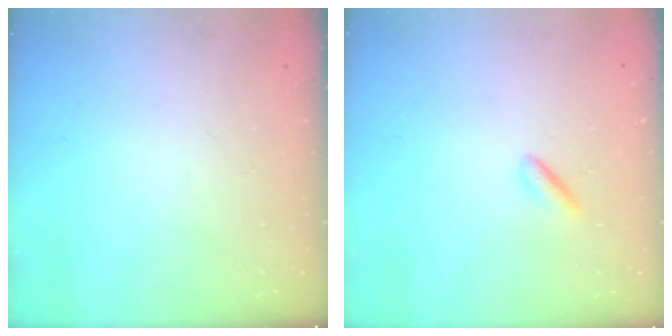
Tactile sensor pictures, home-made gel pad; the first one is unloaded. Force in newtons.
{"total": 1.6, "press": 1.5, "slide": 0.6}